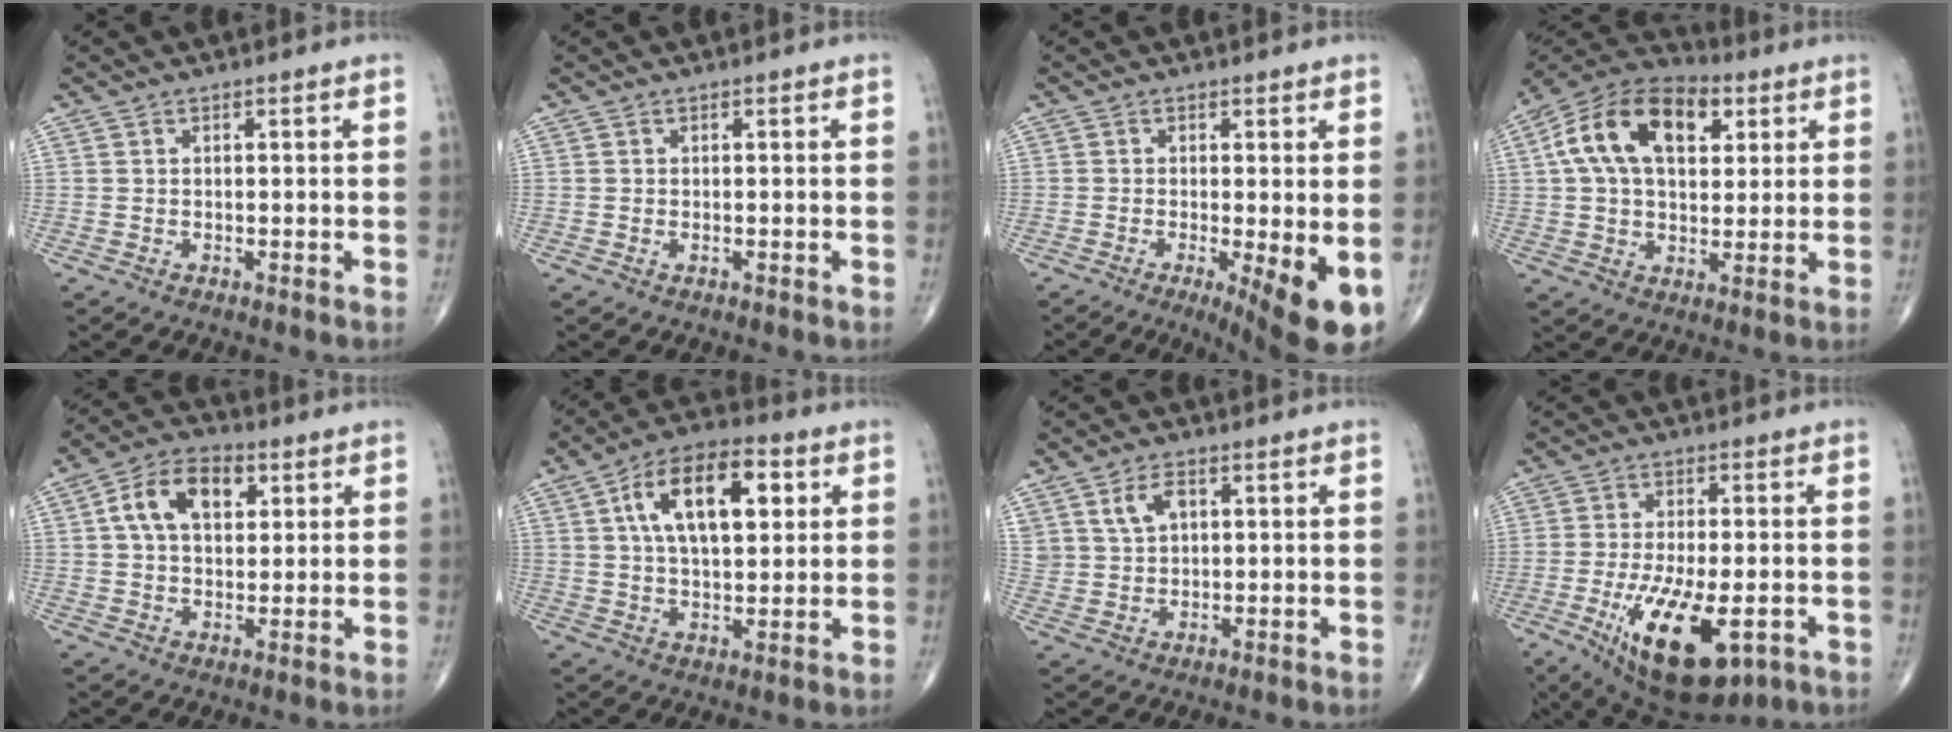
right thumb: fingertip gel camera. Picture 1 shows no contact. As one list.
[{"total": 0.0}, {"total": 9.8, "force": [-2.8, 2.2, 9.1], "torque": [-0.128, -0.024, -0.039]}, {"total": 18.2, "force": [5.5, 11.1, 13.4], "torque": [-0.216, 0.011, 0.082]}, {"total": 11.1, "force": [3.2, 7.0, 8.0], "torque": [-0.122, 0.012, 0.047]}, {"total": 16.0, "force": [4.7, 8.0, 13.0], "torque": [-0.200, 0.006, 0.074]}, {"total": 5.7, "force": [2.4, 3.7, 3.7], "torque": [-0.058, -0.007, 0.049]}, {"total": 17.2, "force": [-6.3, 7.2, 14.2], "torque": [-0.253, -0.008, -0.082]}]